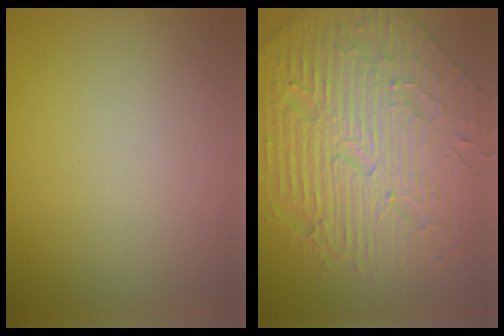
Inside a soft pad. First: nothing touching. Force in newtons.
{"total": 11.2, "press": 7.5, "slide": 8.4}